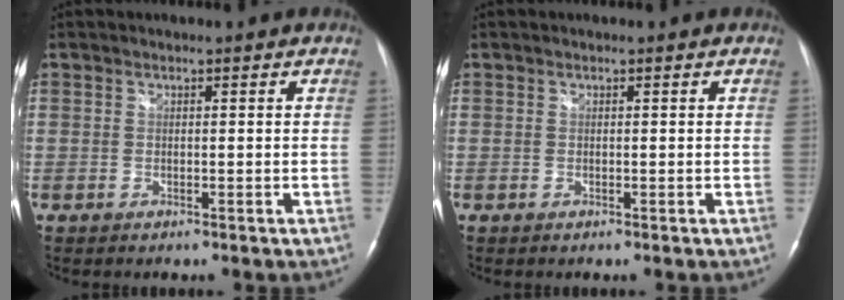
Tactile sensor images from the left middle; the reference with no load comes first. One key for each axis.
{"total": 0.0}